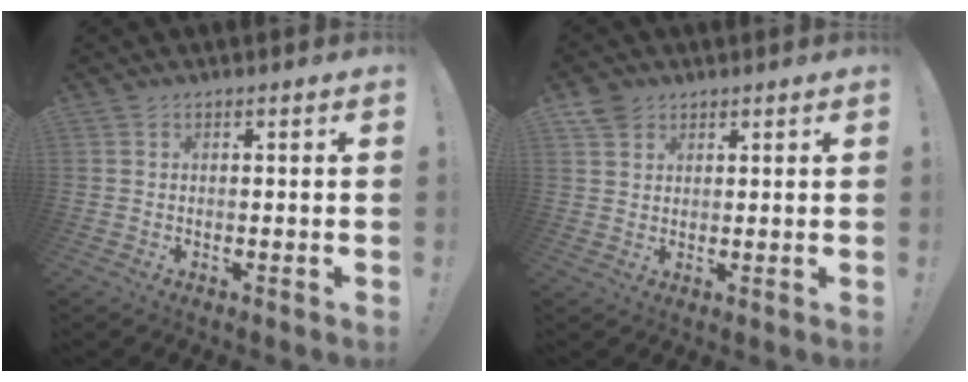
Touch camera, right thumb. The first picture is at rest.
{"total": 4.3, "force": [2.6, 3.2, 1.0], "torque": [-0.016, -0.008, 0.050]}